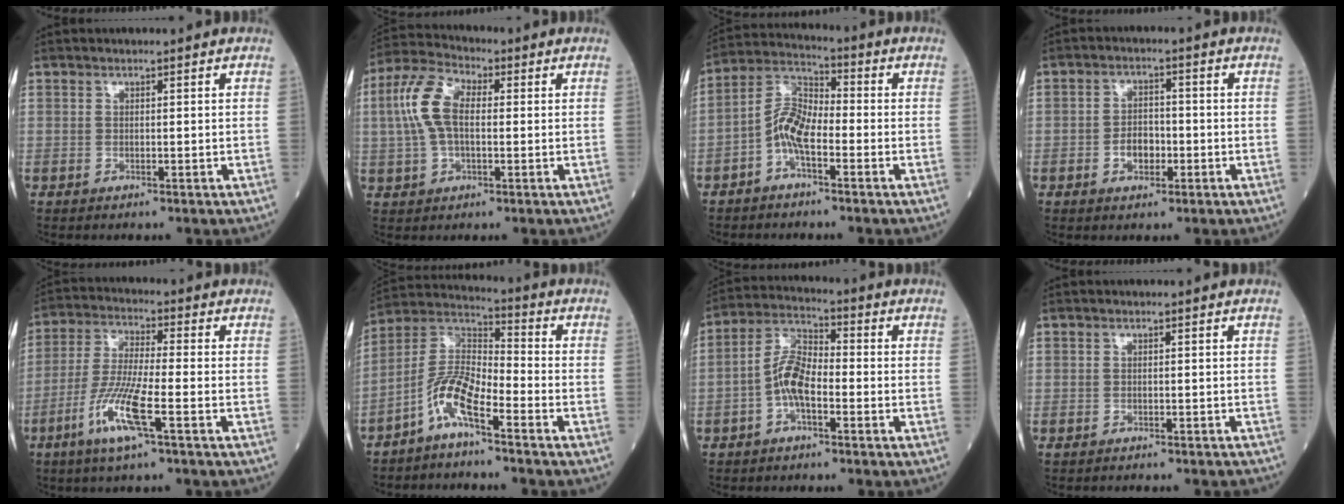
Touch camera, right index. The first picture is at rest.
{"total": 8.8, "force": [1.0, 4.3, 7.7], "torque": [-0.185, 0.028, 0.016]}
{"total": 6.8, "force": [-2.6, 2.6, 5.7], "torque": [-0.123, 0.021, -0.054]}
{"total": 4.0, "force": [-1.3, 2.5, 2.8], "torque": [-0.044, 0.007, -0.020]}
{"total": 9.7, "force": [-4.3, 0.3, 8.7], "torque": [-0.182, -0.013, -0.088]}
{"total": 8.4, "force": [-5.1, 1.7, 6.4], "torque": [-0.144, 0.010, -0.107]}
{"total": 6.8, "force": [-2.1, 2.7, 5.9], "torque": [-0.124, 0.015, -0.044]}
{"total": 5.5, "force": [-4.9, 1.4, 2.0], "torque": [-0.021, -0.006, -0.058]}